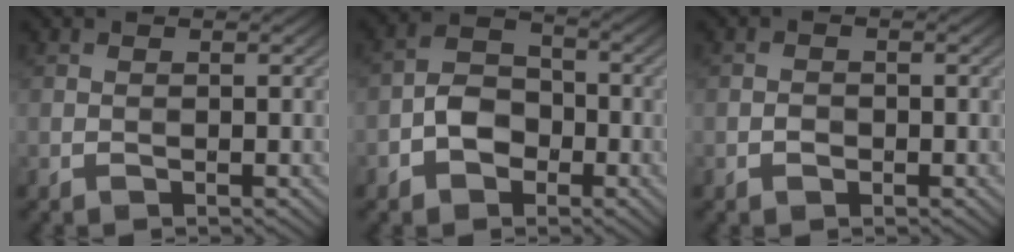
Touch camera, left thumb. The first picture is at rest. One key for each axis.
{"total": 5.4, "fx": -2.2, "fy": 3.8, "fz": 3.1, "tx": -0.057, "ty": 0.006, "tz": -0.049}
{"total": 1.1, "fx": -0.5, "fy": 0.8, "fz": 0.5, "tx": -0.009, "ty": -0.001, "tz": -0.011}